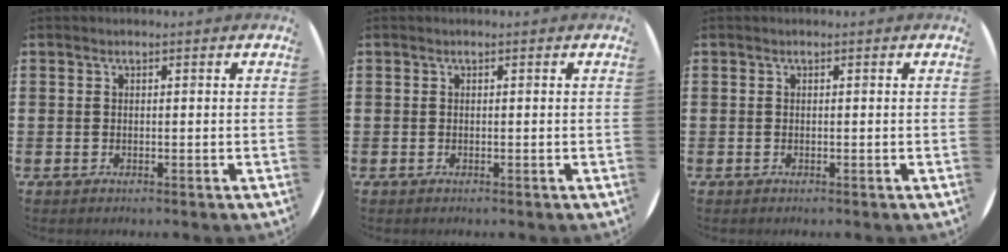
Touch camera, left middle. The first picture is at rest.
{"total": 0.0}
{"total": 0.0}